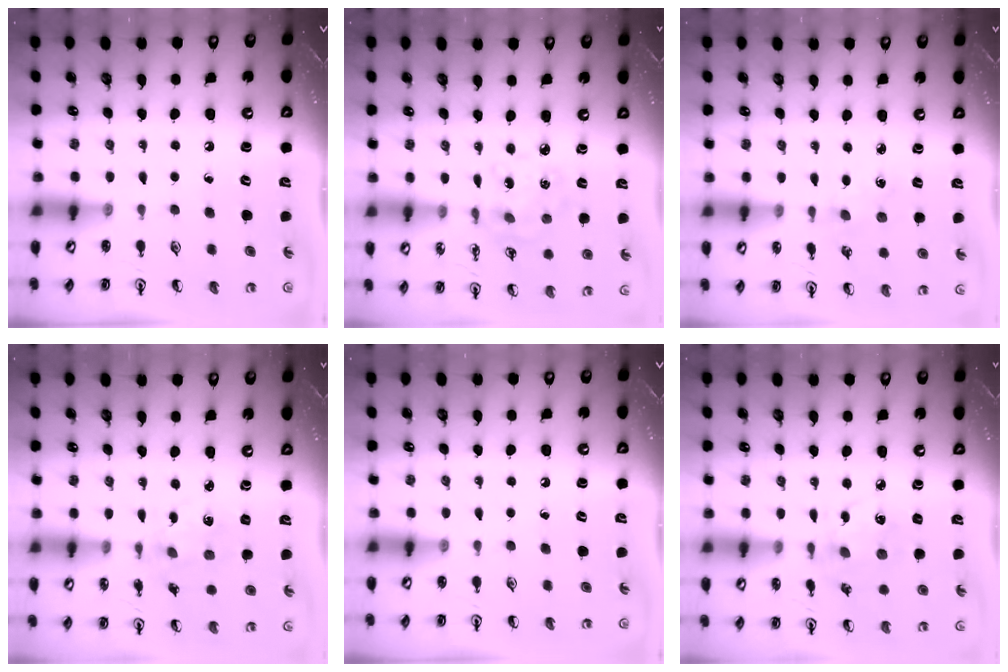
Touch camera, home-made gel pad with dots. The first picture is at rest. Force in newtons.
{"total": 6.2, "press": 6.2, "slide": 0.3}
{"total": 2.4, "press": 2.4, "slide": 0.3}
{"total": 2.0, "press": 1.9, "slide": 0.4}
{"total": 0.0}
{"total": 6.7, "press": 6.7, "slide": 0.4}